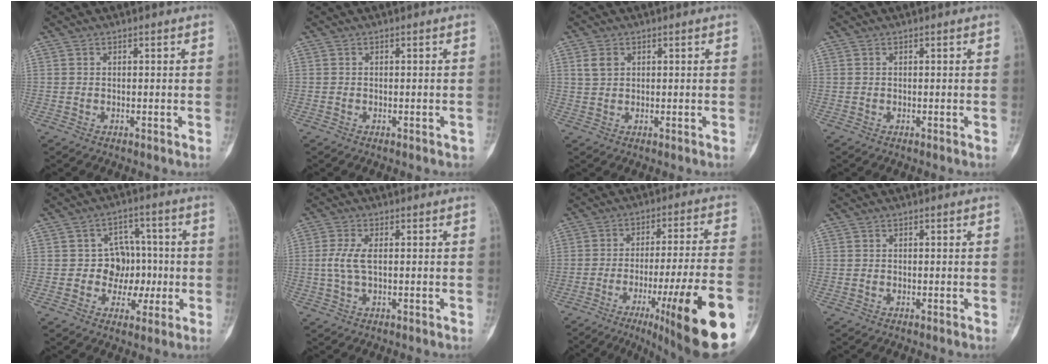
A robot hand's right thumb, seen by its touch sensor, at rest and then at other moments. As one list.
[{"total": 0.5, "force": [-0.2, 0.3, 0.3], "torque": [-0.002, 0.009, 0.000]}, {"total": 2.8, "force": [1.2, 2.0, 1.6], "torque": [-0.024, 0.001, 0.027]}, {"total": 0.0}, {"total": 8.5, "force": [-0.8, 7.3, 4.2], "torque": [0.001, 0.025, -0.015]}, {"total": 4.6, "force": [0.2, 1.9, 4.2], "torque": [-0.108, 0.003, 0.002]}, {"total": 22.8, "force": [-10.1, 2.4, 20.3], "torque": [-0.241, 0.030, -0.145]}, {"total": 0.0}]